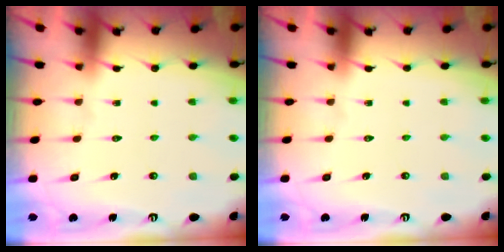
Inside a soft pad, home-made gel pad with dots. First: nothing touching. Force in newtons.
{"total": 0.0}